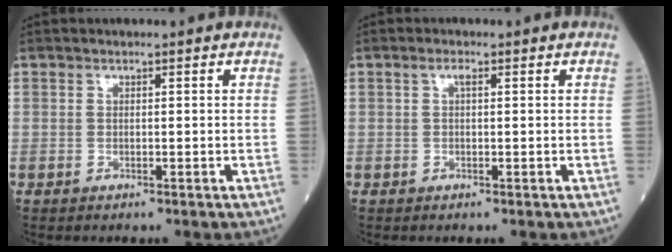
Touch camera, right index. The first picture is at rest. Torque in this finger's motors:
{"motor_torque": [0.21, 0.06, 0.15, 0.03]}